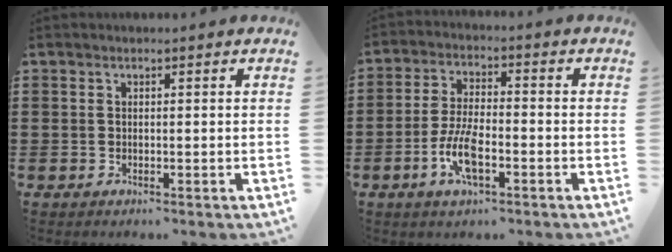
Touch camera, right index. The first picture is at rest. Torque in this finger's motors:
{"motor_torque": [2.14, 0.00, 0.45, 0.13]}